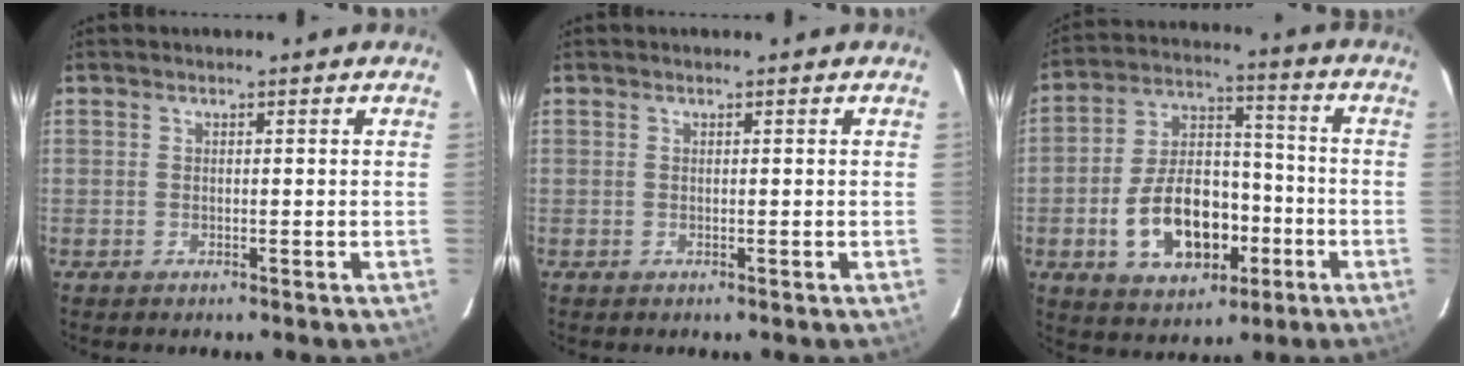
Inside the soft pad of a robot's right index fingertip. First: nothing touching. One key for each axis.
{"total": 0.0}
{"total": 16.0, "fx": -5.4, "fy": 9.7, "fz": 11.6, "tx": -0.229, "ty": 0.024, "tz": -0.072}